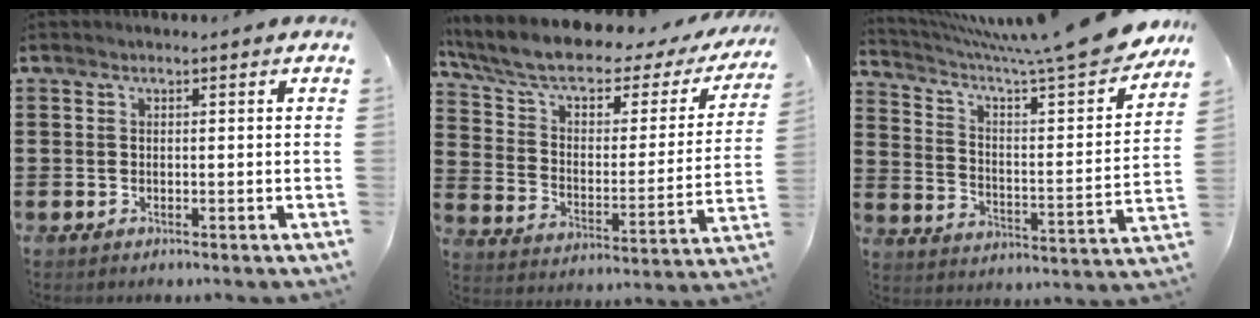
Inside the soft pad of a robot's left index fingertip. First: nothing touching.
{"total": 8.3, "force": [5.6, 2.8, 5.4], "torque": [-0.125, -0.033, 0.092]}
{"total": 9.6, "force": [8.1, 0.2, 5.2], "torque": [-0.110, -0.067, 0.127]}